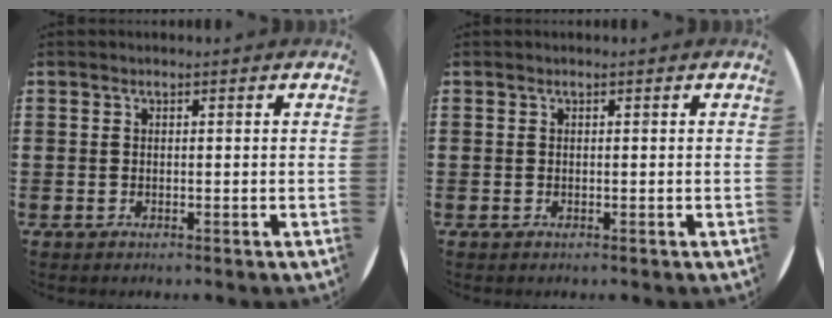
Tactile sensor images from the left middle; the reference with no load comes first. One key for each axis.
{"total": 0.0}